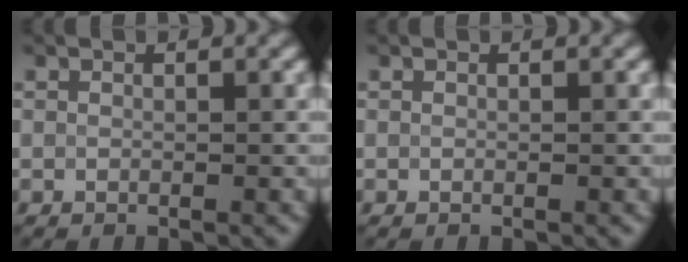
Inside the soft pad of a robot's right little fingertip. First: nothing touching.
{"total": 0.0}